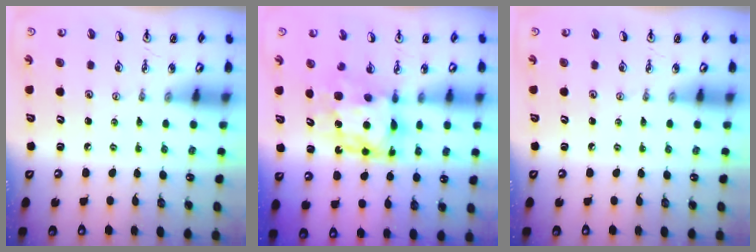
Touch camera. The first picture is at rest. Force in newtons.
{"total": 8.2, "press": 8.1, "slide": 0.7}
{"total": 0.0}